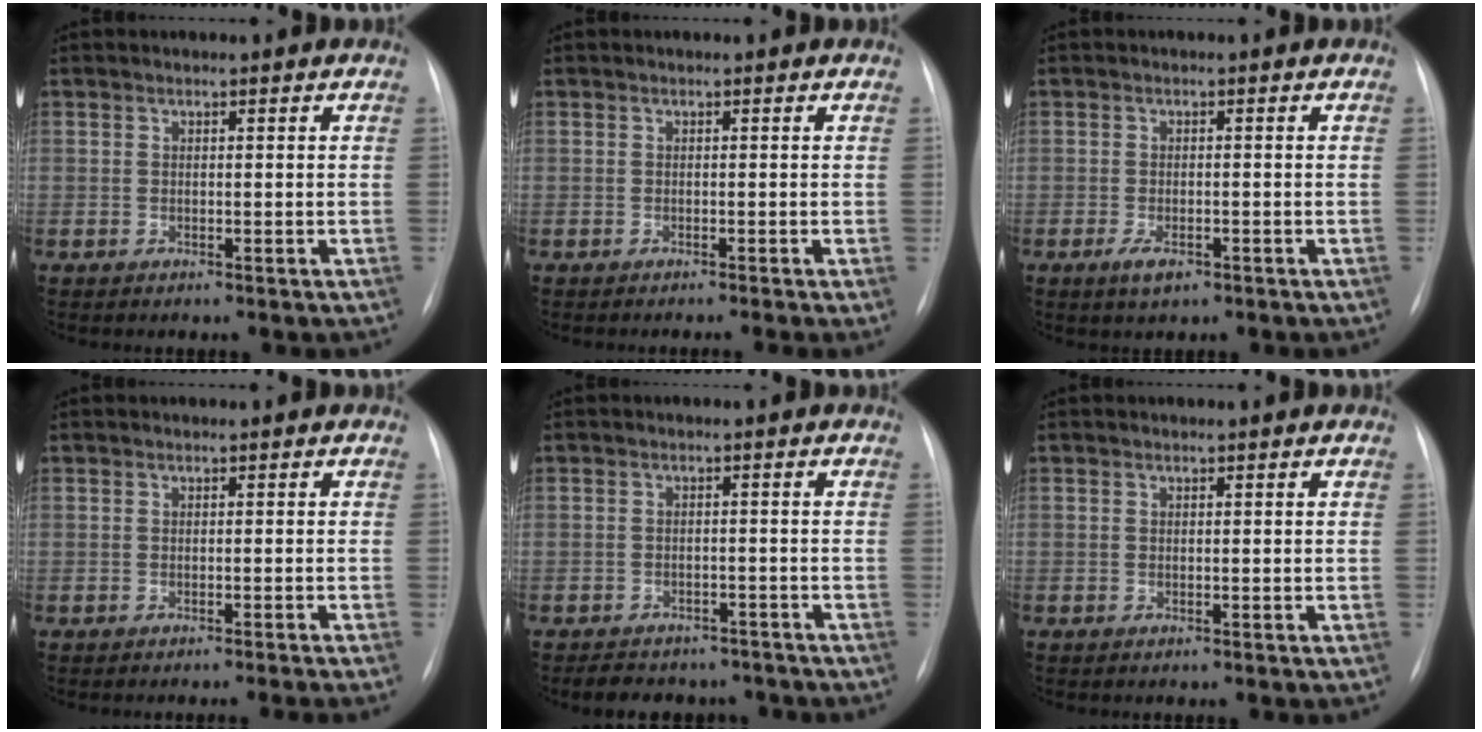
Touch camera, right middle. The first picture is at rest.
{"total": 1.7, "force": [-1.3, -0.4, 1.0], "torque": [-0.010, 0.002, -0.019]}
{"total": 2.8, "force": [-1.5, 1.2, 2.0], "torque": [-0.040, -0.002, -0.023]}
{"total": 3.2, "force": [-2.7, -1.1, 1.4], "torque": [-0.009, 0.004, -0.033]}
{"total": 9.2, "force": [-7.9, 4.1, 2.1], "torque": [-0.030, 0.008, -0.096]}
{"total": 0.0}